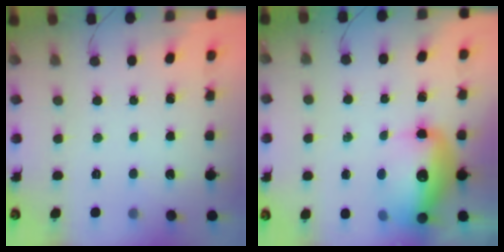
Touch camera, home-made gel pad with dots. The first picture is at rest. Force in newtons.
{"total": 16.3, "press": 15.8, "slide": 3.9}